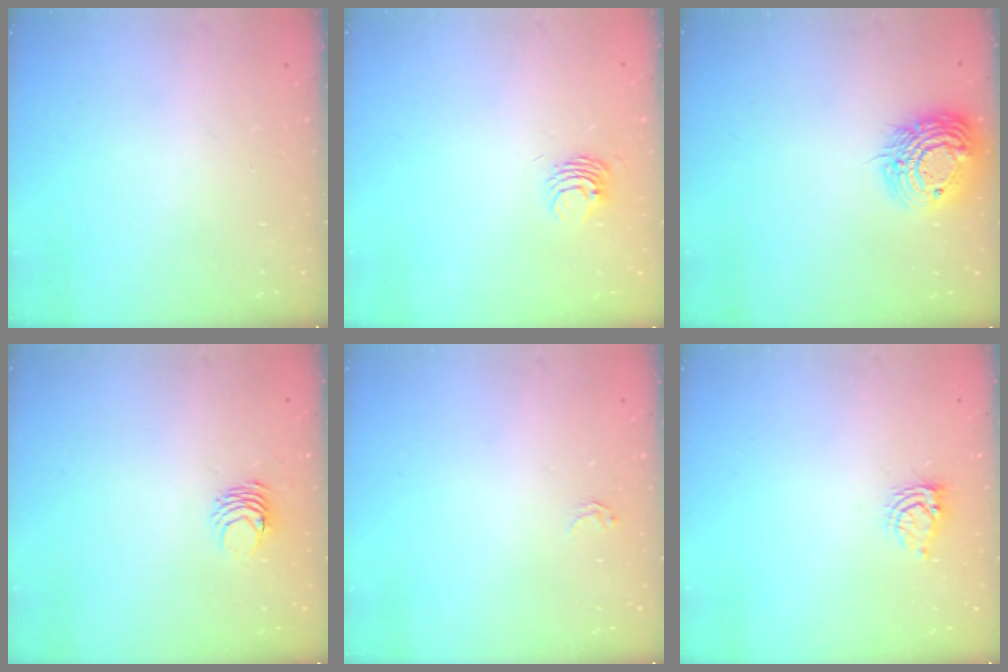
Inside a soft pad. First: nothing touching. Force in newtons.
{"total": 4.0, "press": 4.0, "slide": 0.2}
{"total": 15.3, "press": 15.2, "slide": 1.3}
{"total": 4.2, "press": 4.2, "slide": 0.4}
{"total": 1.8, "press": 1.8, "slide": 0.0}
{"total": 5.3, "press": 5.3, "slide": 0.7}